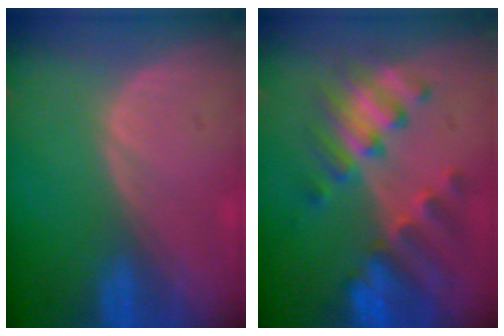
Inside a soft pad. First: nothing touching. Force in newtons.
{"total": 8.4, "press": 8.2, "slide": 2.1}